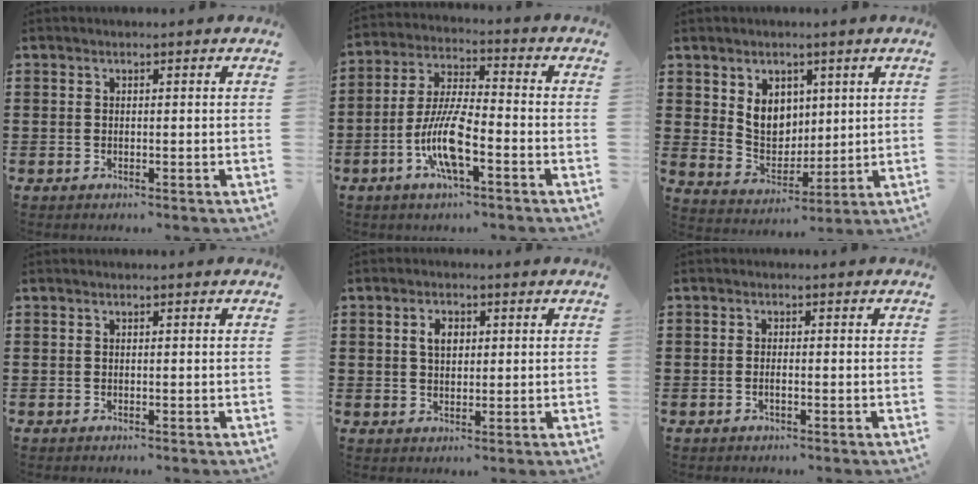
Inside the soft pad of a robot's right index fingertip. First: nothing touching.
{"total": 9.6, "force": [-3.8, 2.4, 8.4], "torque": [-0.190, -0.010, -0.077]}
{"total": 6.6, "force": [2.4, 5.3, 3.1], "torque": [-0.064, 0.007, 0.043]}
{"total": 0.0}
{"total": 2.9, "force": [0.7, 1.9, 2.1], "torque": [-0.047, 0.012, 0.010]}
{"total": 0.9, "force": [-0.4, 0.0, 0.8], "torque": [-0.016, -0.006, -0.006]}